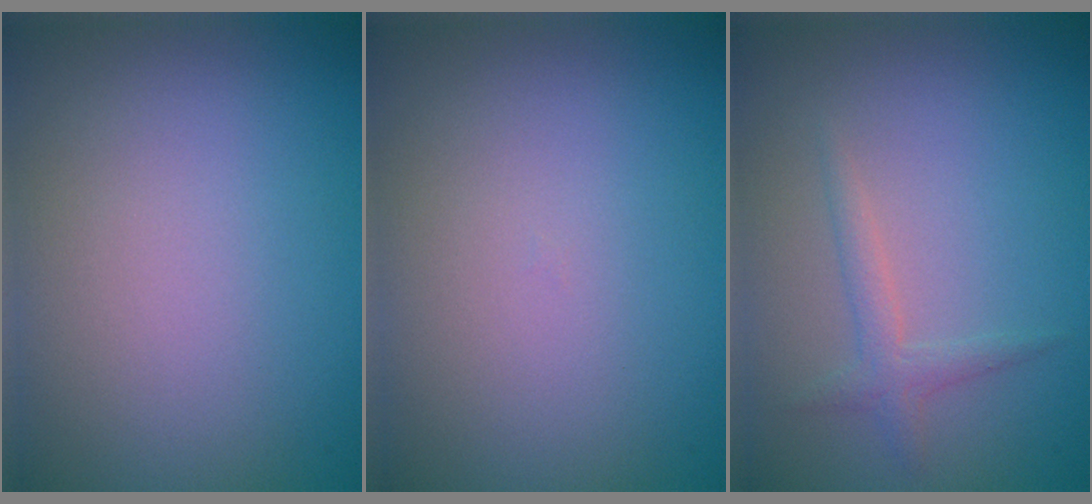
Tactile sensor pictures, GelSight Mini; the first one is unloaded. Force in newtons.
{"total": 0.0}
{"total": 1.6, "press": 1.6, "slide": 0.1}